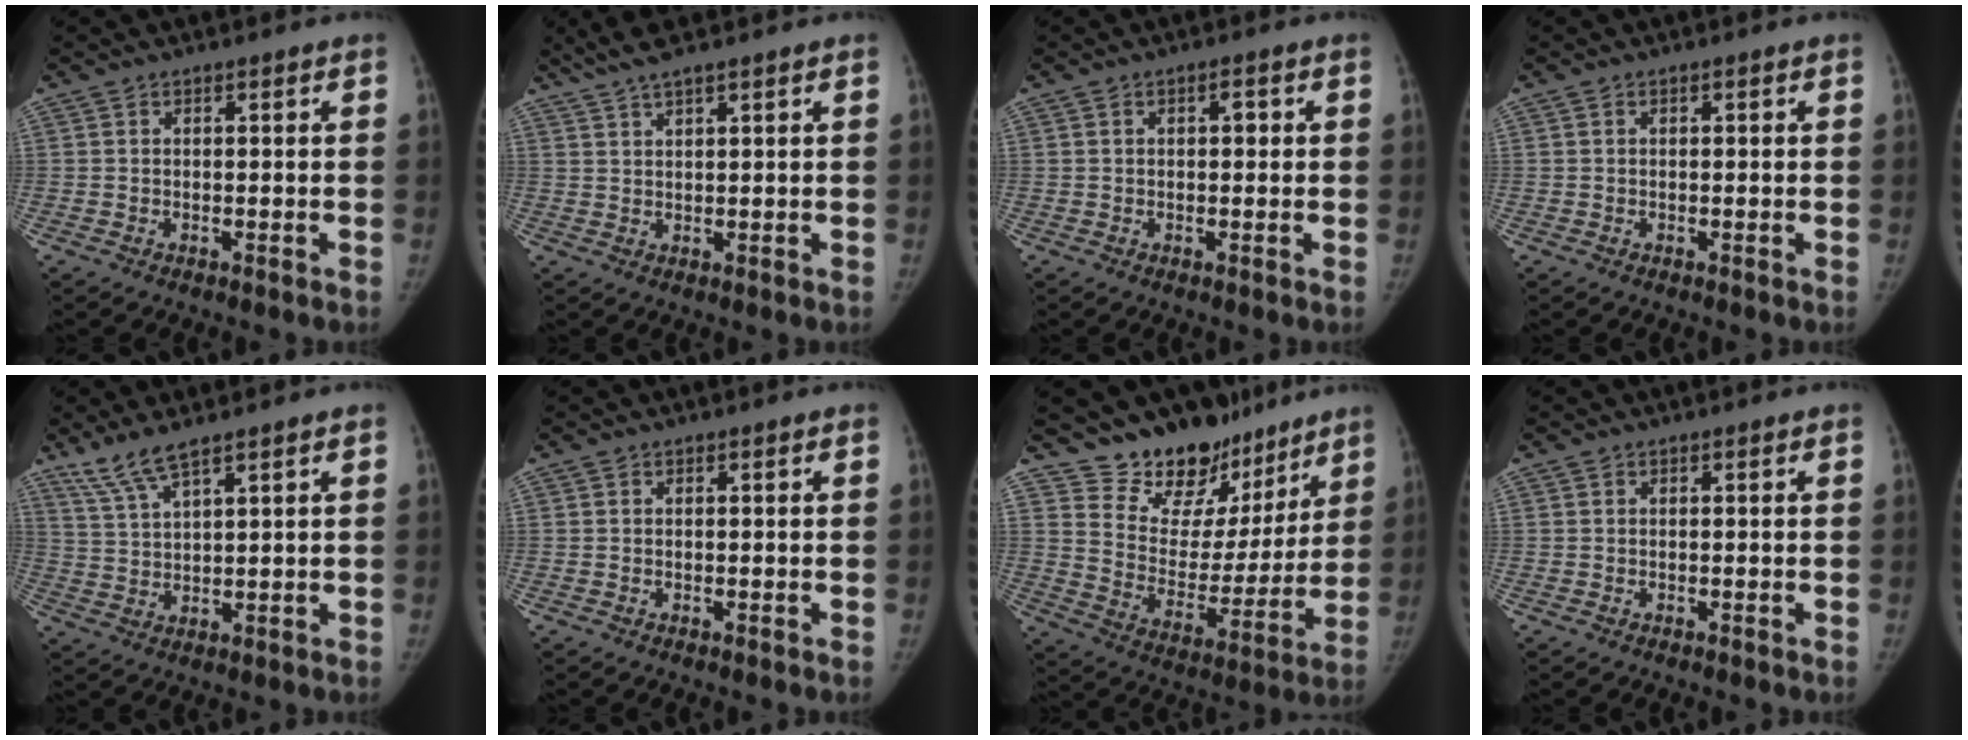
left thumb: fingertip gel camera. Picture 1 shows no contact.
{"total": 5.1, "force": [4.0, 0.4, 3.1], "torque": [-0.067, 0.005, 0.083]}
{"total": 1.7, "force": [0.3, 0.9, 1.4], "torque": [-0.018, 0.003, 0.004]}
{"total": 0.0}
{"total": 6.0, "force": [4.7, 0.7, 3.7], "torque": [-0.082, -0.016, 0.102]}
{"total": 0.0}
{"total": 17.4, "force": [14.2, 9.1, 4.3], "torque": [0.002, -0.103, 0.222]}
{"total": 0.0}